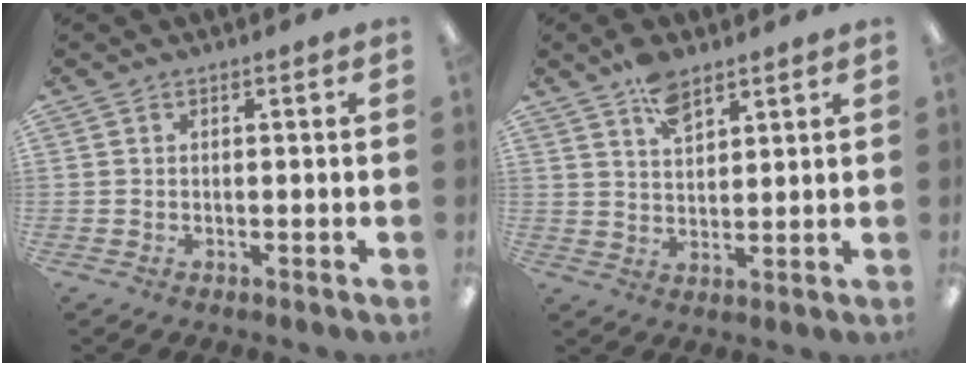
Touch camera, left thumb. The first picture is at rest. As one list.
[{"total": 6.9, "force": [4.8, 3.2, 3.8], "torque": [-0.063, -0.021, 0.085]}]